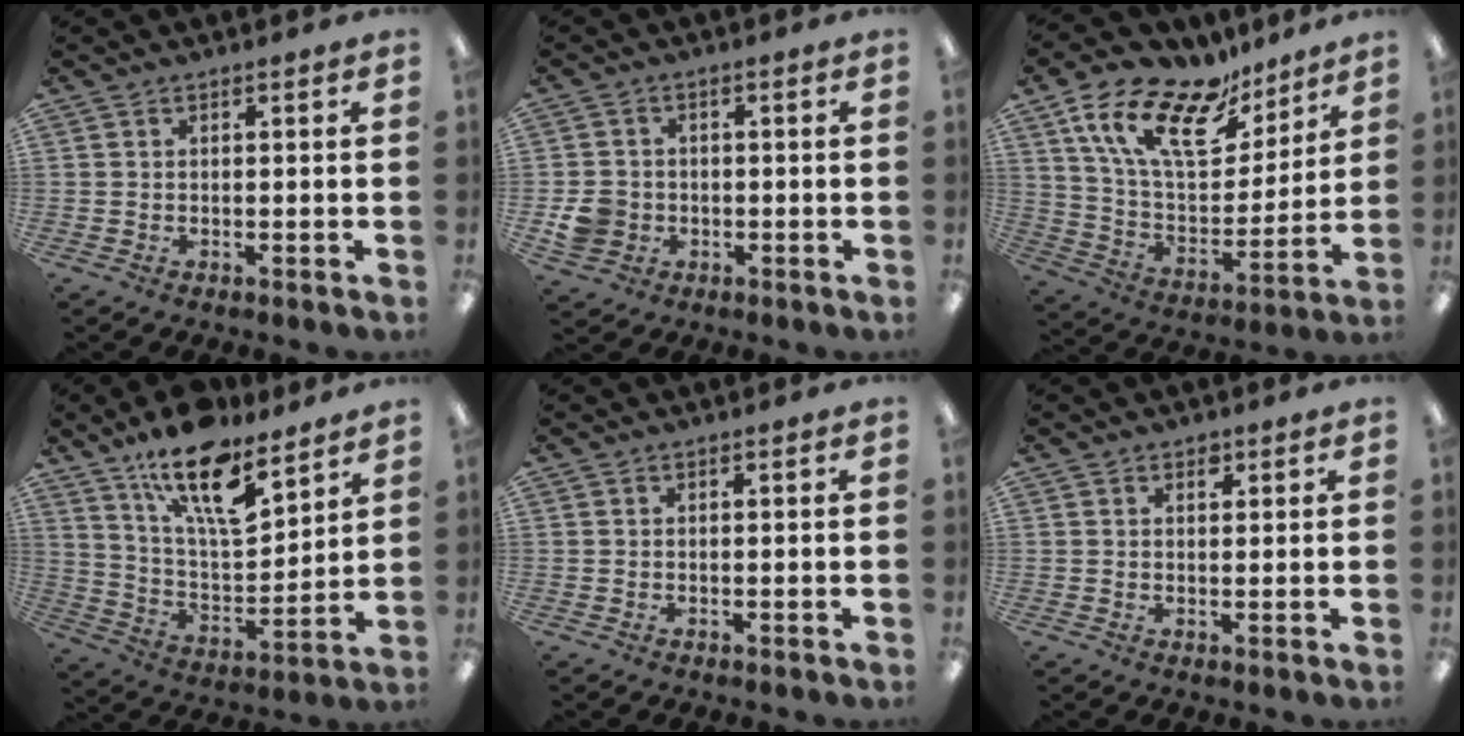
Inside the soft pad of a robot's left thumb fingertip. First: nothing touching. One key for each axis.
{"total": 5.8, "fx": -1.3, "fy": 5.2, "fz": 2.1, "tx": -0.035, "ty": 0.007, "tz": -0.024}
{"total": 21.0, "fx": 13.4, "fy": 9.9, "fz": 12.7, "tx": -0.237, "ty": -0.067, "tz": 0.241}
{"total": 18.6, "fx": 12.7, "fy": 7.0, "fz": 11.7, "tx": -0.197, "ty": -0.072, "tz": 0.217}
{"total": 0.0}
{"total": 1.9, "fx": 1.2, "fy": 1.2, "fz": 1.0, "tx": -0.006, "ty": -0.004, "tz": 0.018}